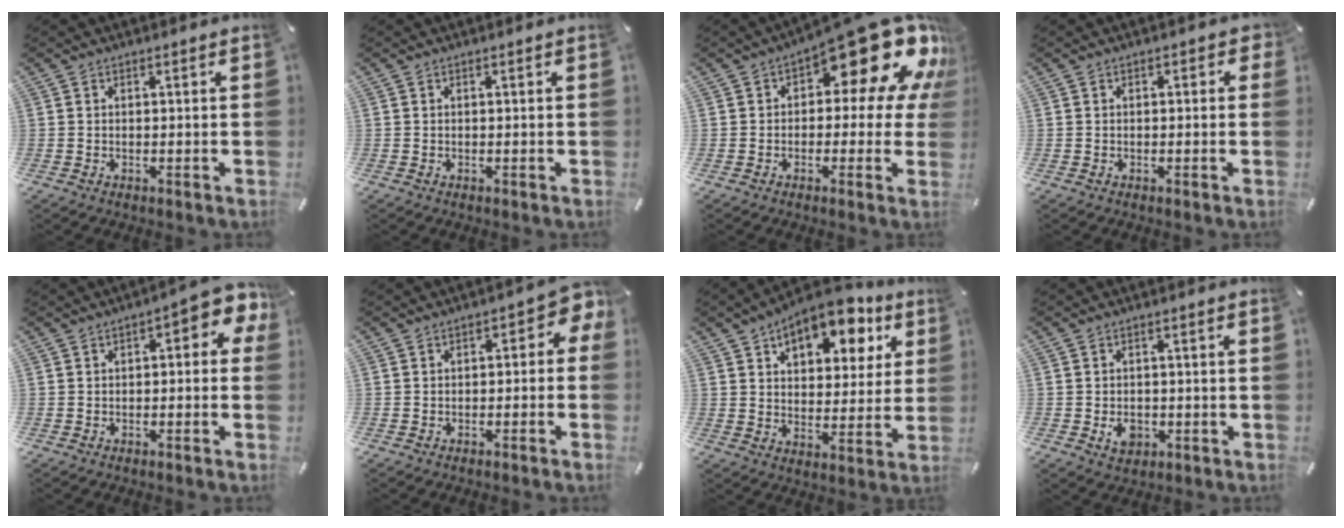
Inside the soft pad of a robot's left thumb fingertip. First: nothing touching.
{"total": 0.0}
{"total": 20.3, "force": [10.1, 8.8, 15.2], "torque": [-0.195, -0.071, 0.167]}
{"total": 1.4, "force": [-0.4, 1.1, 0.8], "torque": [-0.005, 0.002, -0.010]}
{"total": 5.5, "force": [0.6, 2.8, 4.6], "torque": [-0.072, 0.002, 0.006]}
{"total": 4.0, "force": [-0.4, 2.7, 3.0], "torque": [-0.035, -0.001, -0.016]}
{"total": 12.6, "force": [8.4, 7.2, 6.0], "torque": [-0.080, -0.051, 0.146]}
{"total": 4.2, "force": [-1.2, 3.3, 2.3], "torque": [-0.044, -0.002, -0.024]}